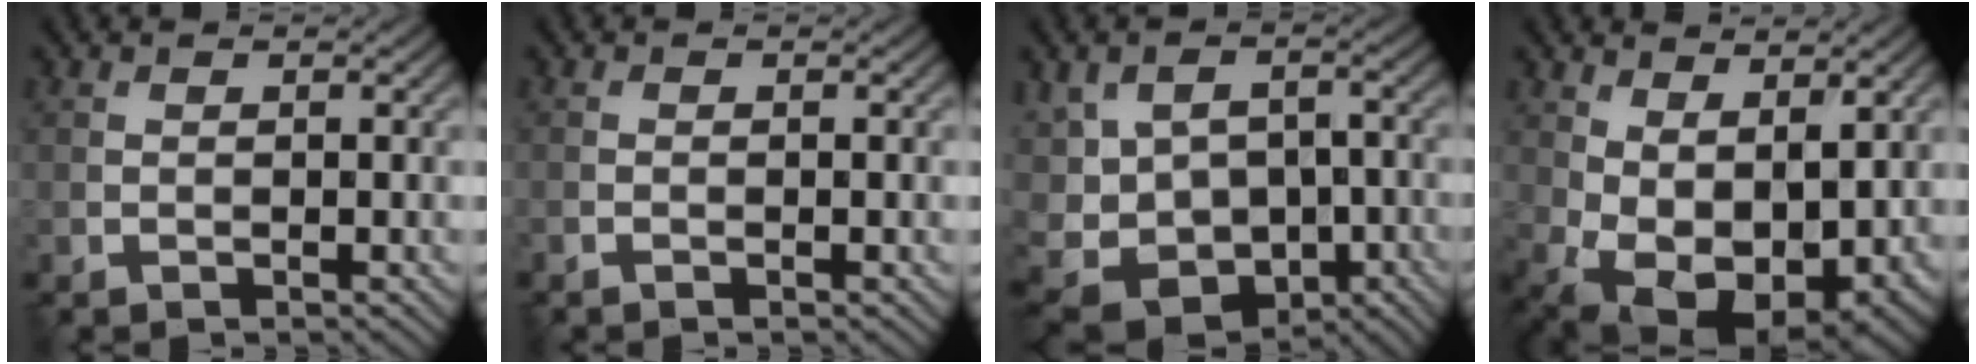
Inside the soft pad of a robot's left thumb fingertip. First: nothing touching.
{"total": 0.6, "force": [-0.3, 0.0, 0.5], "torque": [-0.010, -0.001, -0.007]}
{"total": 11.9, "force": [-4.1, 8.2, 7.7], "torque": [-0.175, -0.022, -0.044]}
{"total": 11.6, "force": [0.6, 7.2, 9.1], "torque": [-0.181, -0.041, 0.044]}